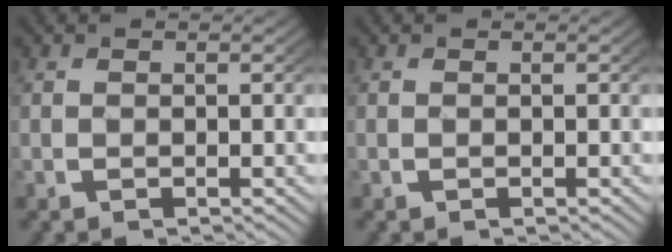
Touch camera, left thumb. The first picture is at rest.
{"total": 0.0}